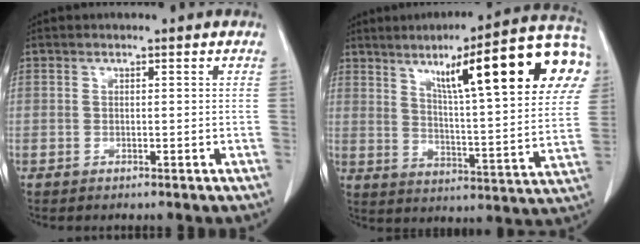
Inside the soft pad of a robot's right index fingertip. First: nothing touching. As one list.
[{"total": 24.8, "force": [10.7, 3.1, 22.2], "torque": [-0.280, 0.038, 0.150]}]